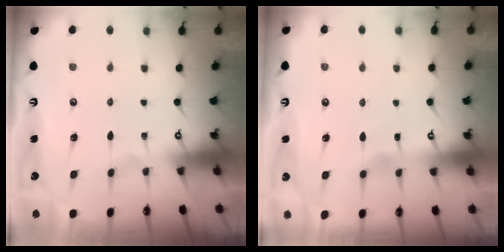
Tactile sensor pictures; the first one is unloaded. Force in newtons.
{"total": 1.7, "press": 1.7, "slide": 0.2}